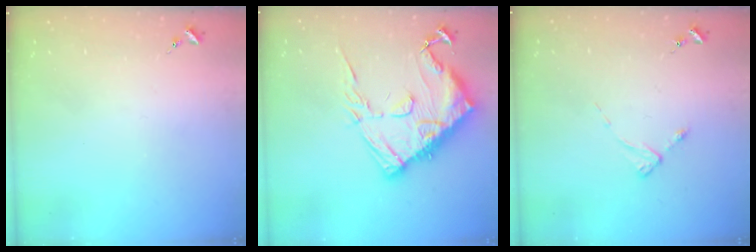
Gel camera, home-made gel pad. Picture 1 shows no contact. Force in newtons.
{"total": 18.7, "press": 18.6, "slide": 1.2}
{"total": 2.4, "press": 2.4, "slide": 0.3}